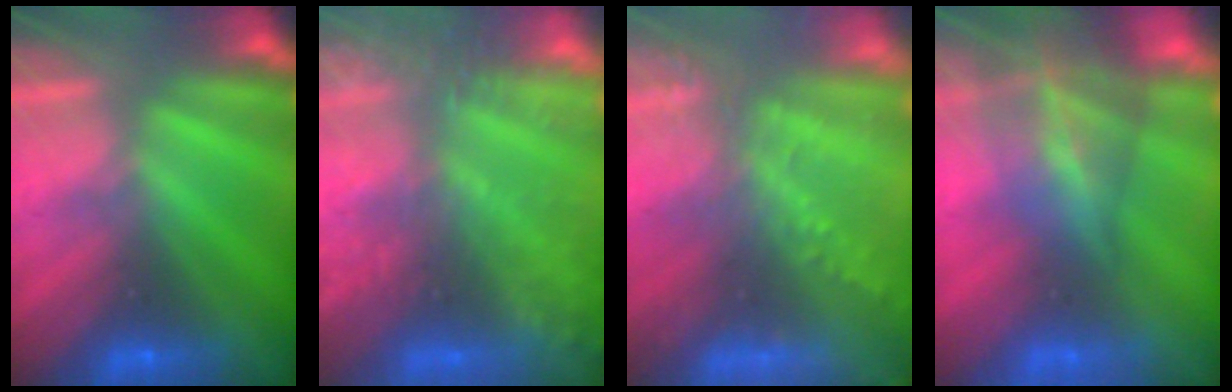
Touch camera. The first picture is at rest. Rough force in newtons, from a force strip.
{"total": 7.2}
{"total": 8.5}
{"total": 7.3}